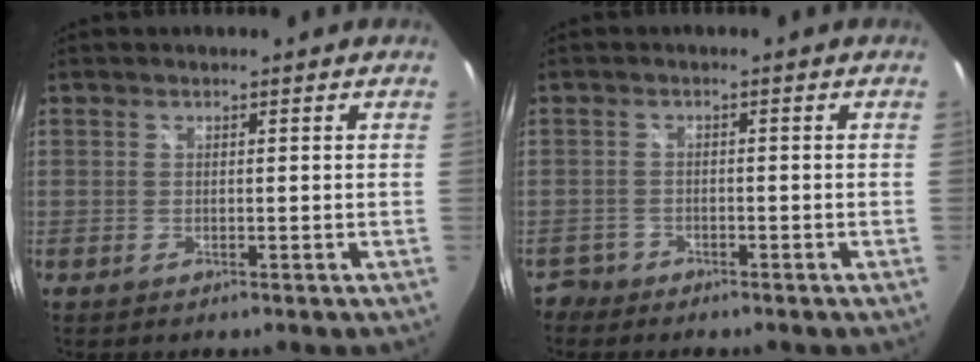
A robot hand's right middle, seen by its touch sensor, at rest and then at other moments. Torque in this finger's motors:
{"motor_torque": [-0.52, -0.12, -0.07, -0.04]}